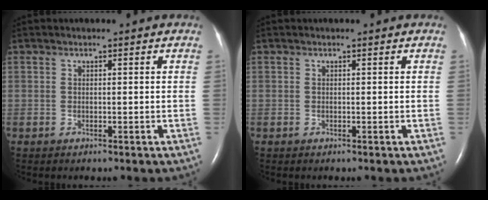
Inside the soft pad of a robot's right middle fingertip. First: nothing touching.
{"total": 0.0}